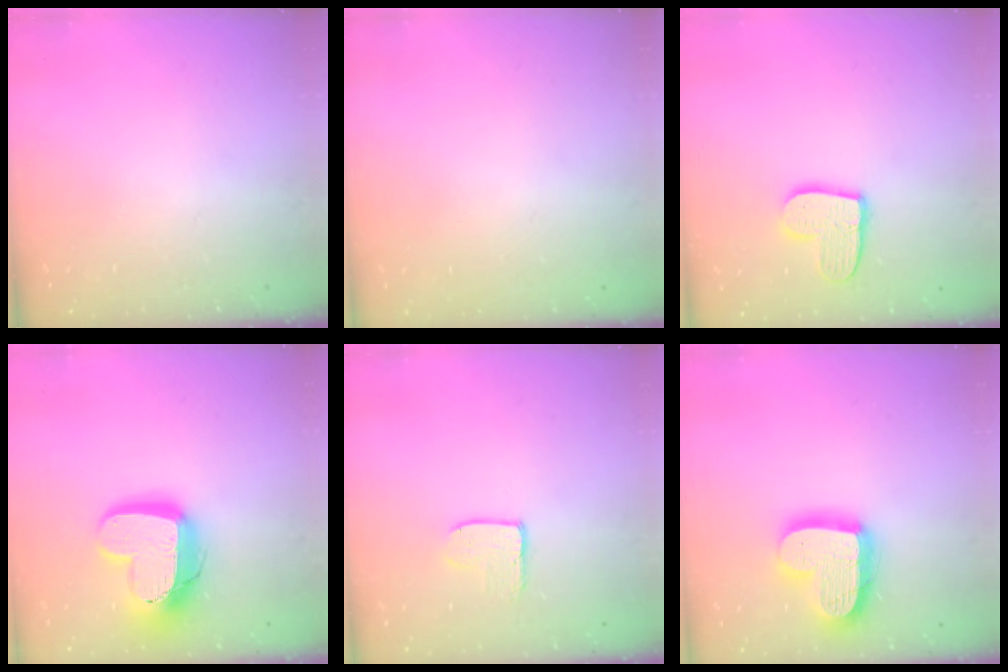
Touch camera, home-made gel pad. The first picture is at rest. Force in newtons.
{"total": 0.0}
{"total": 11.5, "press": 11.4, "slide": 0.9}
{"total": 16.6, "press": 16.6, "slide": 1.3}
{"total": 5.1, "press": 5.0, "slide": 0.4}
{"total": 17.7, "press": 17.6, "slide": 1.6}